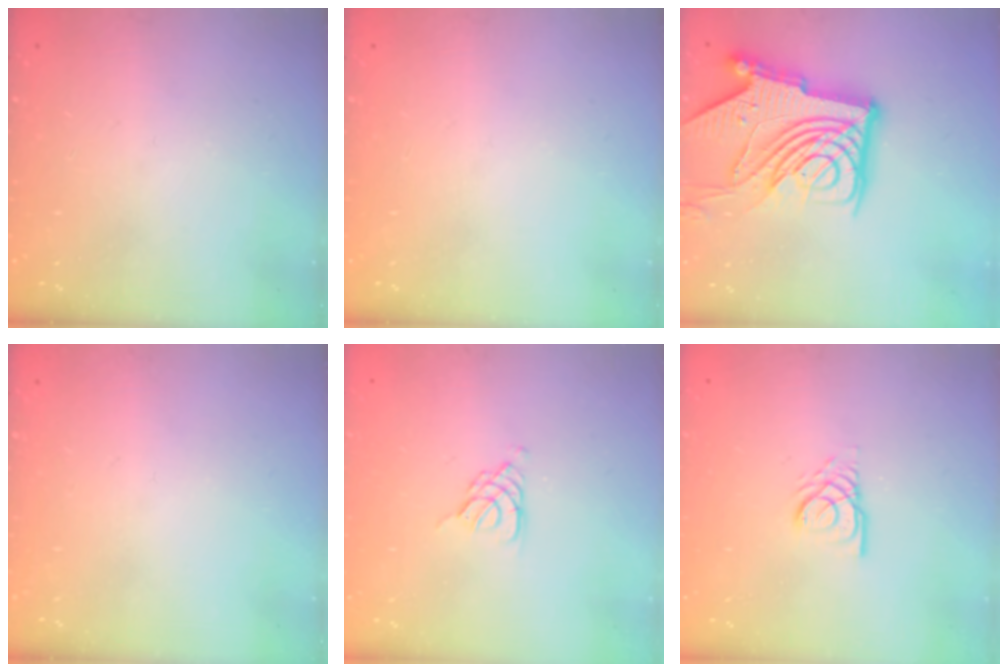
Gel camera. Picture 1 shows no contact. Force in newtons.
{"total": 0.0}
{"total": 20.6, "press": 20.4, "slide": 2.3}
{"total": 0.0}
{"total": 4.1, "press": 4.1, "slide": 0.6}
{"total": 3.0, "press": 2.9, "slide": 0.3}